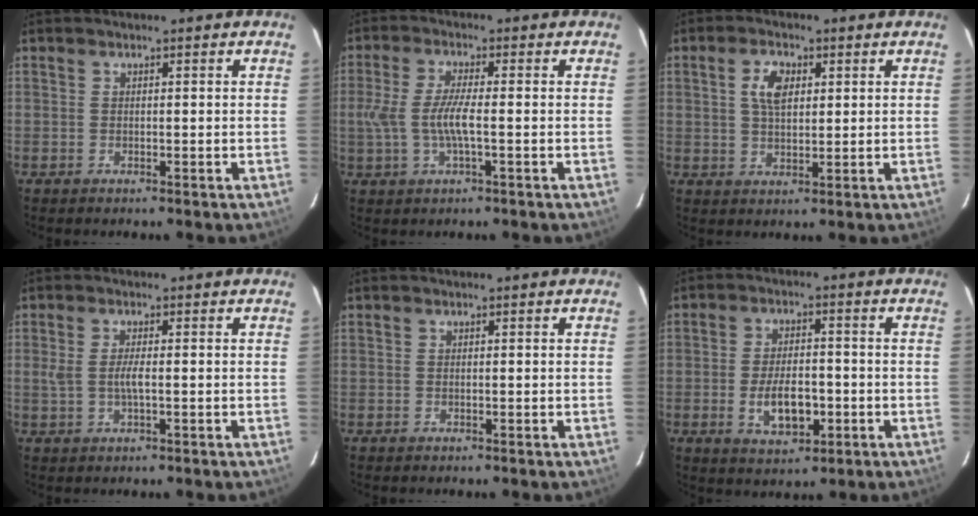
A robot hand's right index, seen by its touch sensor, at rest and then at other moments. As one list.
[{"total": 7.0, "force": [-1.1, 1.2, 6.8], "torque": [-0.141, -0.003, -0.020]}, {"total": 5.4, "force": [1.6, 3.0, 4.1], "torque": [-0.074, 0.009, 0.032]}, {"total": 3.1, "force": [-0.2, 0.5, 3.0], "torque": [-0.059, -0.002, -0.003]}, {"total": 0.0}, {"total": 8.2, "force": [-2.3, 4.0, 6.7], "torque": [-0.131, -0.003, -0.030]}]